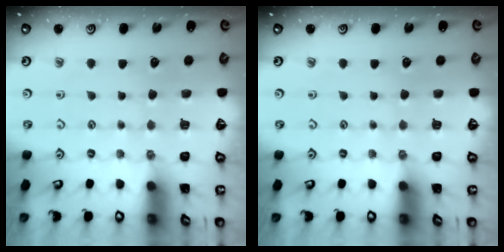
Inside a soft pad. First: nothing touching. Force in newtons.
{"total": 0.0}